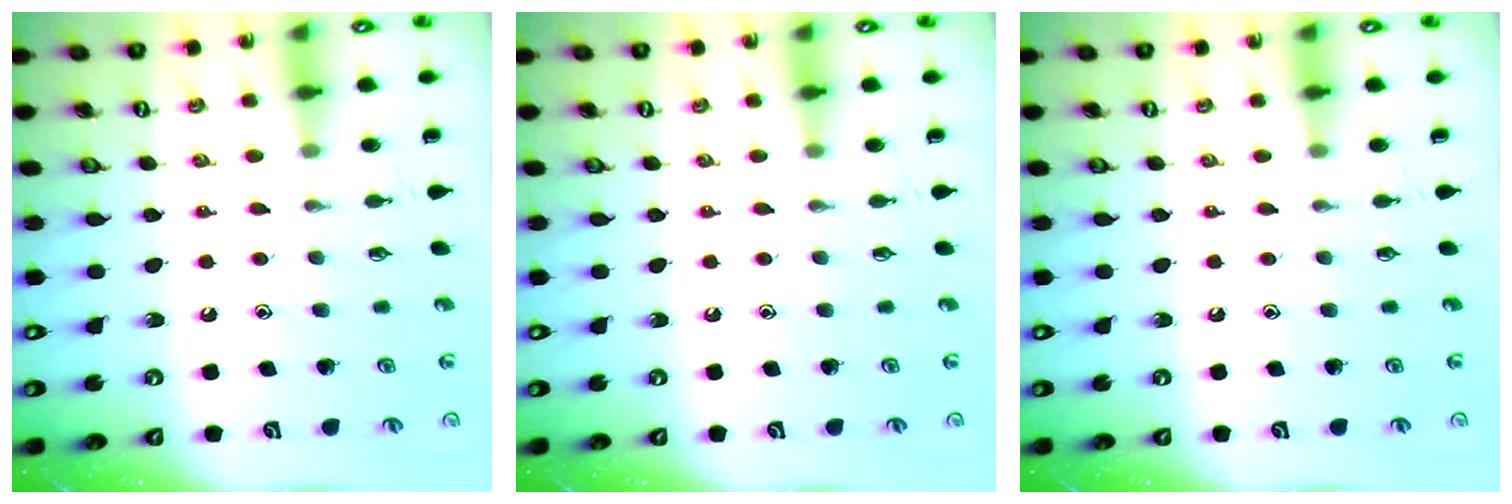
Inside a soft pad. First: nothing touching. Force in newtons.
{"total": 0.0}
{"total": 0.0}